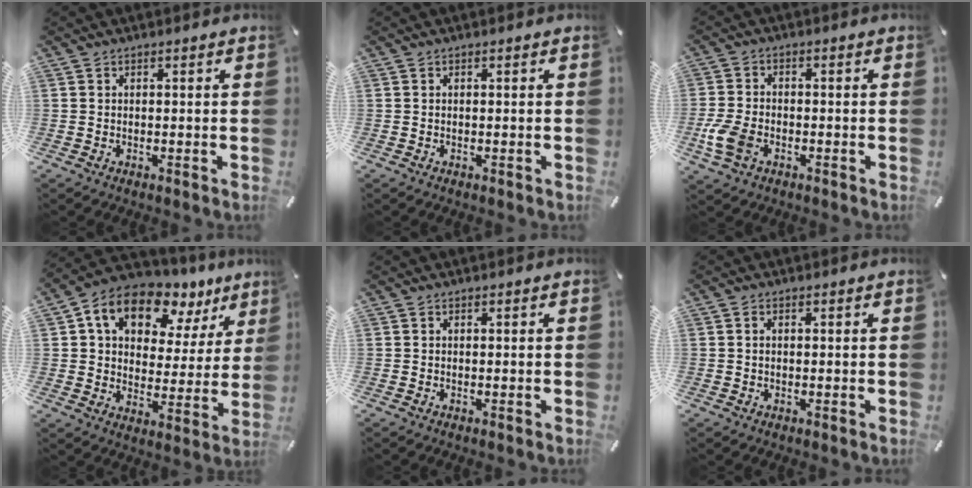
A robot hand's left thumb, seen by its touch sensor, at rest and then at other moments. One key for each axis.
{"total": 0.0}
{"total": 7.1, "fx": -2.5, "fy": 4.5, "fz": 4.8, "tx": -0.113, "ty": 0.006, "tz": -0.047}
{"total": 12.9, "fx": 8.0, "fy": 8.1, "fz": 6.0, "tx": -0.105, "ty": -0.051, "tz": 0.144}
{"total": 0.0}
{"total": 0.9, "fx": 0.0, "fy": 0.5, "fz": 0.7, "tx": -0.016, "ty": 0.002, "tz": 0.000}